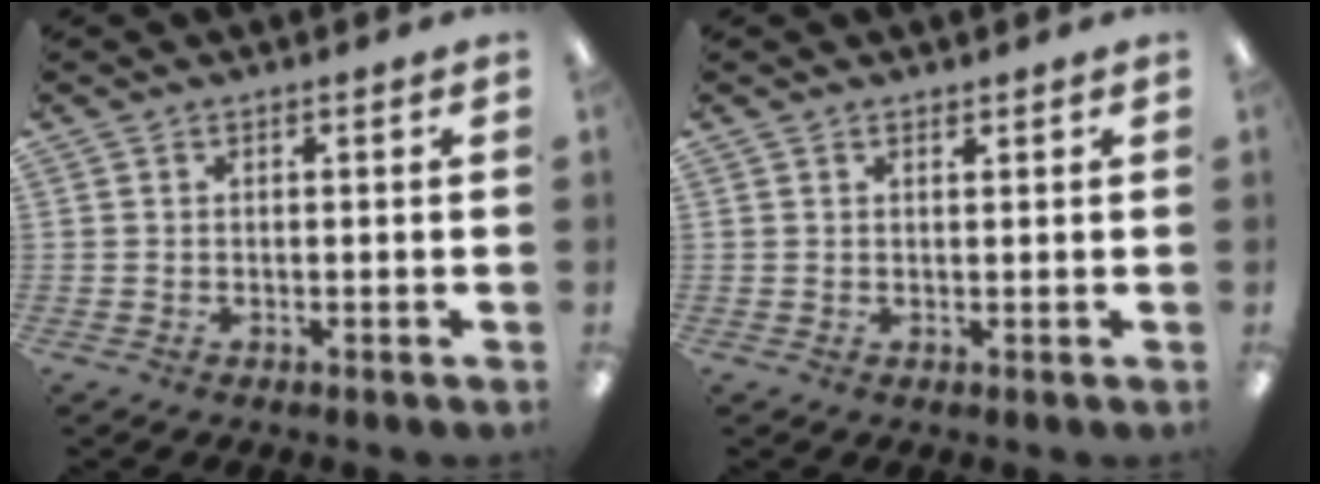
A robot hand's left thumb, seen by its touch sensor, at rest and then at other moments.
{"total": 0.9, "force": [0.9, 0.2, 0.1], "torque": [-0.003, -0.001, 0.016]}